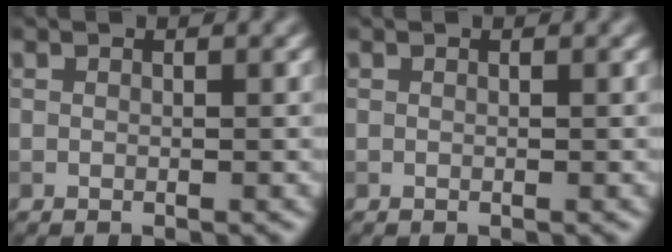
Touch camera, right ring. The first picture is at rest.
{"total": 0.0}